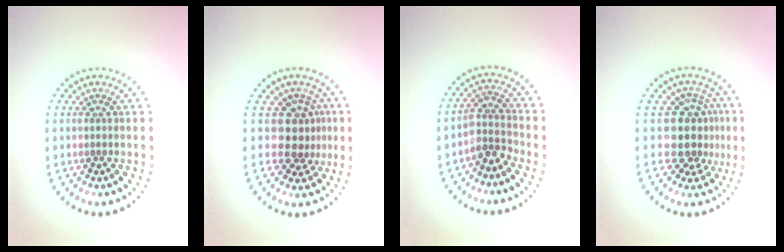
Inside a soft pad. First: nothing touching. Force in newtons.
{"total": 3.2, "press": 2.4, "slide": 2.1}
{"total": 2.6, "press": 1.9, "slide": 1.7}
{"total": 4.1, "press": 3.2, "slide": 2.6}